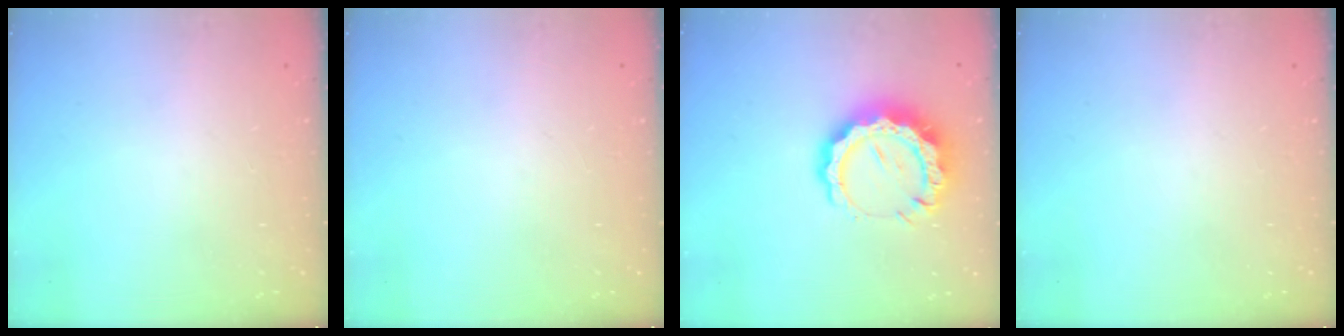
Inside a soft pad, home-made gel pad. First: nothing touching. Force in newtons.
{"total": 0.0}
{"total": 14.2, "press": 14.2, "slide": 1.2}
{"total": 0.0}